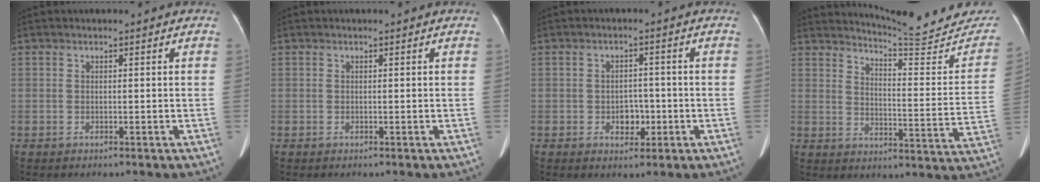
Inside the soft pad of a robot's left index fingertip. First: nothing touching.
{"total": 0.0}
{"total": 3.3, "force": [-0.9, 2.3, 2.1], "torque": [-0.028, 0.008, -0.008]}
{"total": 17.8, "force": [17.3, 0.9, 4.1], "torque": [-0.049, -0.095, 0.205]}